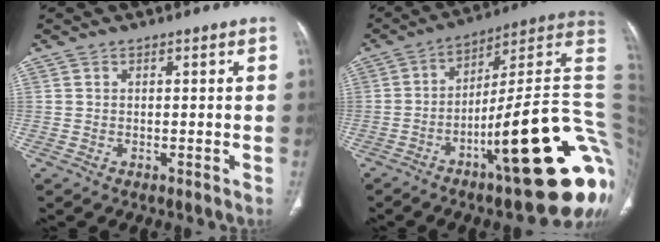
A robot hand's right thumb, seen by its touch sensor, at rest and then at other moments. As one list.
[{"total": 27.8, "force": [-6.6, 5.7, 26.4], "torque": [-0.275, 0.042, -0.096]}]